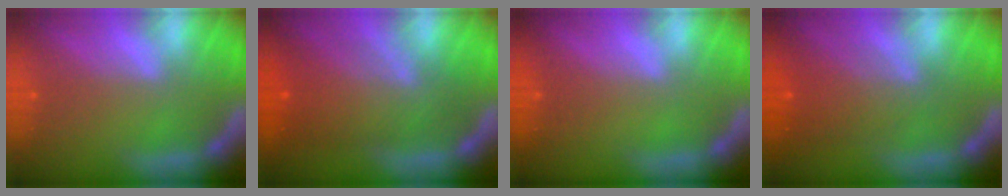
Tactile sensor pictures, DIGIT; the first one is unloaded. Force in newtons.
{"total": 7.6}
{"total": 0.0}
{"total": 5.1}